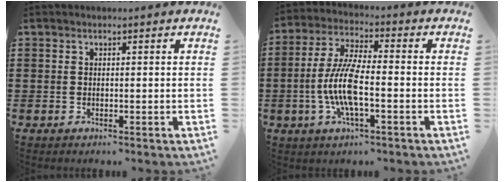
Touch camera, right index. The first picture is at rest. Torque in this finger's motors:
{"motor_torque": [2.14, 0.00, 1.05, 0.21]}